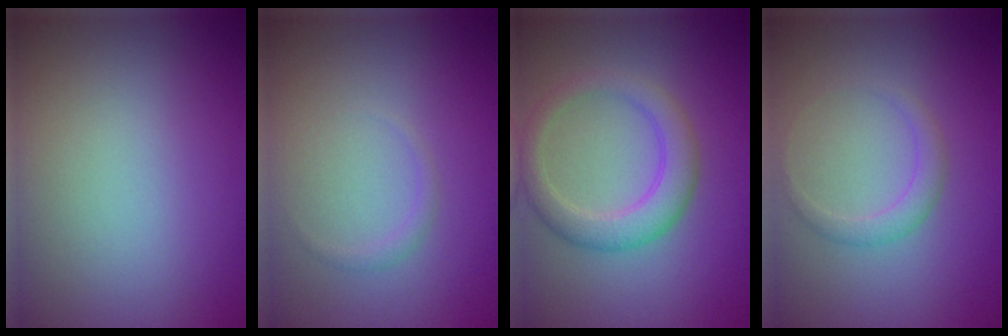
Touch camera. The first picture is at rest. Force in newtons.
{"total": 0.7, "press": 0.7, "slide": 0.1}
{"total": 3.6, "press": 3.6, "slide": 0.0}
{"total": 1.5, "press": 1.5, "slide": 0.1}